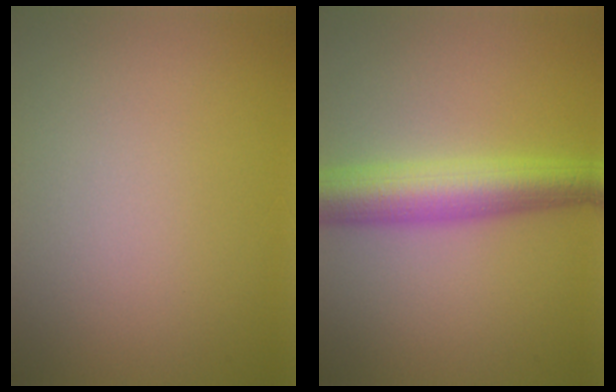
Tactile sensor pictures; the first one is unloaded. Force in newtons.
{"total": 6.5, "press": 6.5, "slide": 0.2}